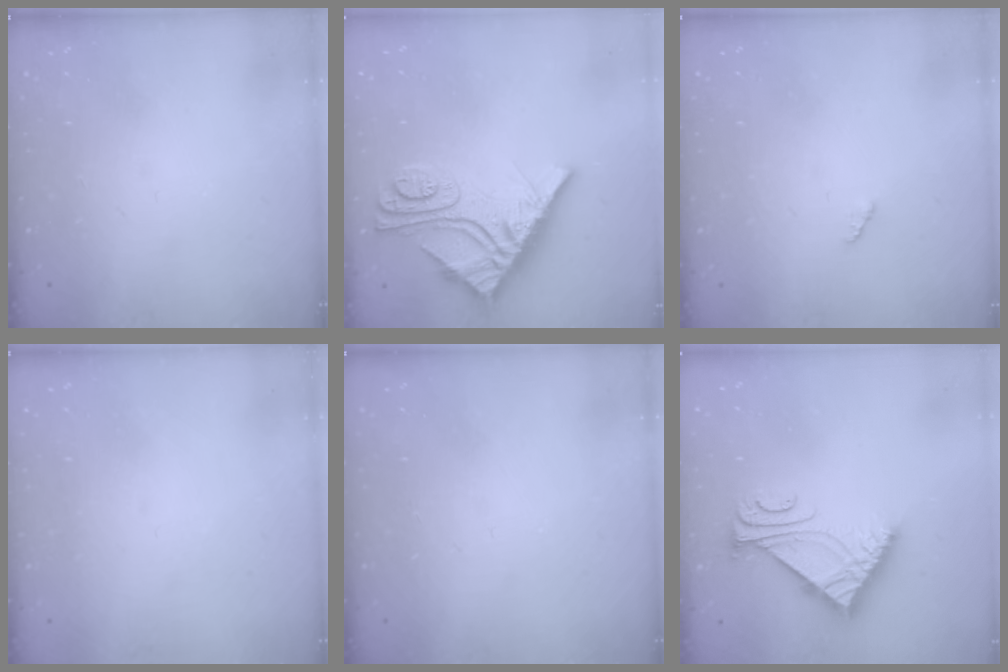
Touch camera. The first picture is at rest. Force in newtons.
{"total": 13.9, "press": 13.8, "slide": 1.4}
{"total": 2.8, "press": 2.8, "slide": 0.4}
{"total": 1.6, "press": 1.6, "slide": 0.2}
{"total": 0.0}
{"total": 7.1, "press": 7.1, "slide": 0.2}